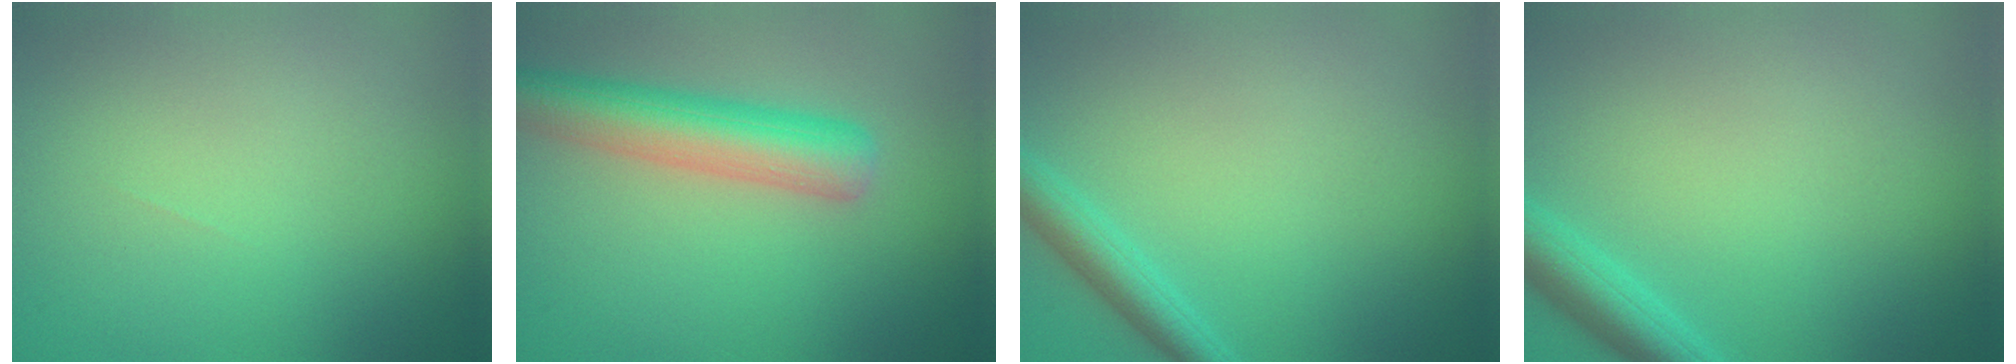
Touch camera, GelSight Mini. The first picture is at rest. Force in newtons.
{"total": 6.0, "press": 6.0, "slide": 0.3}
{"total": 2.7, "press": 2.7, "slide": 0.1}
{"total": 3.3, "press": 3.3, "slide": 0.2}